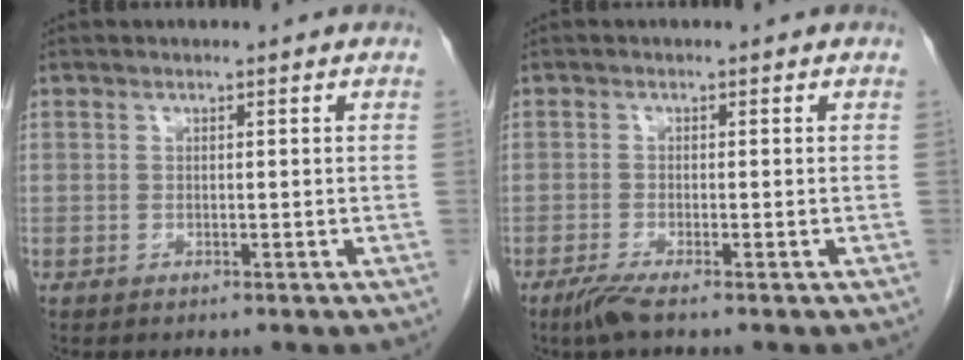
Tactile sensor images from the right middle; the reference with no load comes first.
{"total": 2.4, "force": [-1.7, -0.1, 1.7], "torque": [-0.041, -0.008, -0.038]}